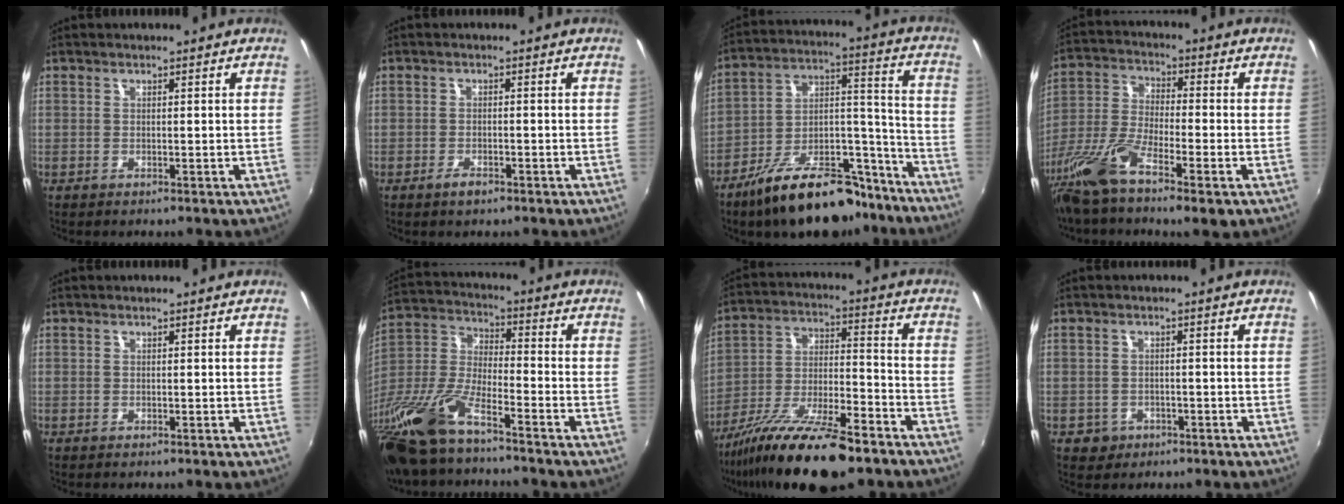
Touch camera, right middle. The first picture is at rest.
{"total": 1.9, "force": [-1.4, 0.8, 1.1], "torque": [-0.022, -0.001, -0.026]}
{"total": 21.3, "force": [-15.3, 8.7, 12.0], "torque": [-0.187, 0.031, -0.225]}
{"total": 13.4, "force": [-8.2, 2.6, 10.2], "torque": [-0.224, -0.031, -0.167]}
{"total": 0.0}
{"total": 17.8, "force": [-12.7, 4.1, 11.8], "torque": [-0.264, -0.025, -0.261]}
{"total": 19.0, "force": [-13.4, 4.8, 12.6], "torque": [-0.238, -0.030, -0.229]}
{"total": 3.8, "force": [-1.5, 3.4, 1.0], "torque": [-0.030, 0.002, -0.017]}